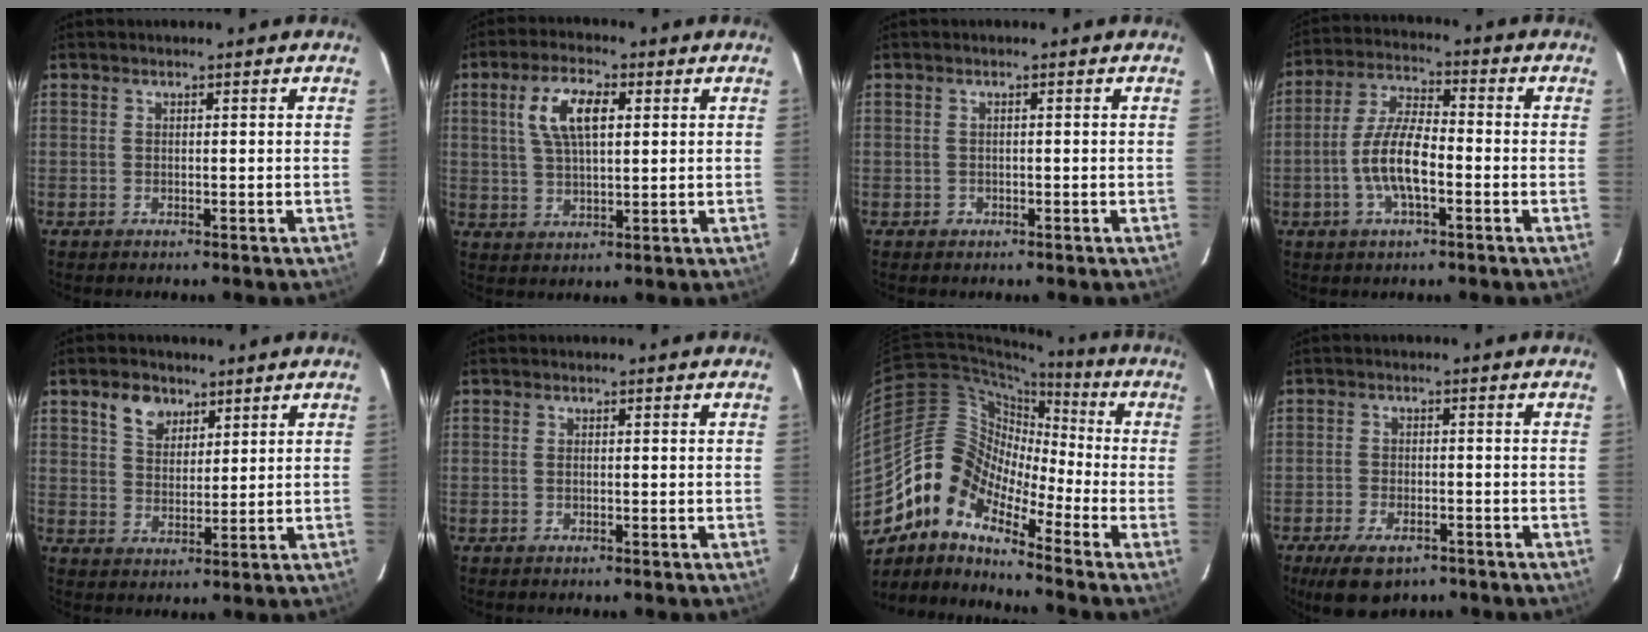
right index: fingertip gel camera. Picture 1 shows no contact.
{"total": 8.5, "force": [2.7, 3.5, 7.3], "torque": [-0.140, 0.013, 0.052]}
{"total": 1.0, "force": [-0.5, 0.8, 0.1], "torque": [0.002, 0.002, -0.003]}
{"total": 9.8, "force": [-2.9, 3.3, 8.8], "torque": [-0.181, 0.005, -0.057]}
{"total": 6.0, "force": [3.5, 4.0, 2.7], "torque": [-0.043, 0.012, 0.066]}
{"total": 0.8, "force": [-0.2, 0.5, 0.6], "torque": [-0.013, 0.000, -0.004]}
{"total": 11.0, "force": [-7.6, 5.8, 5.6], "torque": [-0.088, 0.023, -0.174]}
{"total": 8.8, "force": [-5.9, 4.2, 5.1], "torque": [-0.113, -0.014, -0.093]}